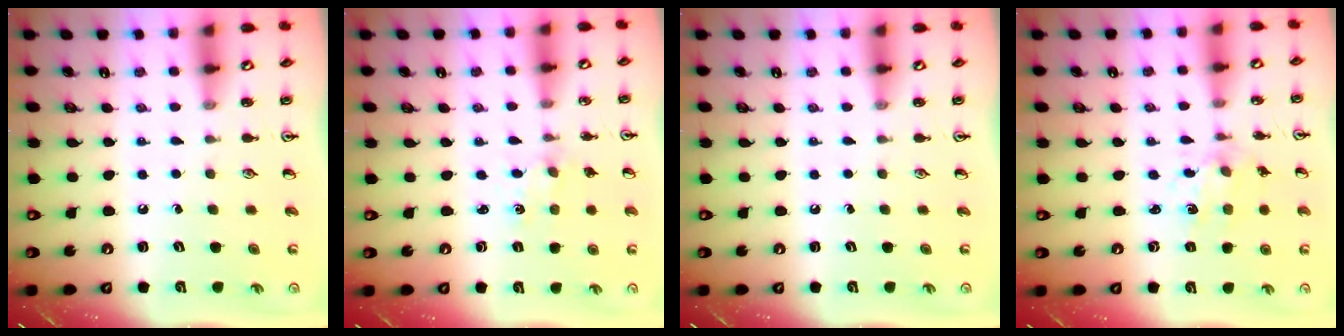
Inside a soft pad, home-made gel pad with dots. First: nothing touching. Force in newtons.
{"total": 0.0}
{"total": 0.0}
{"total": 2.9, "press": 2.8, "slide": 0.9}